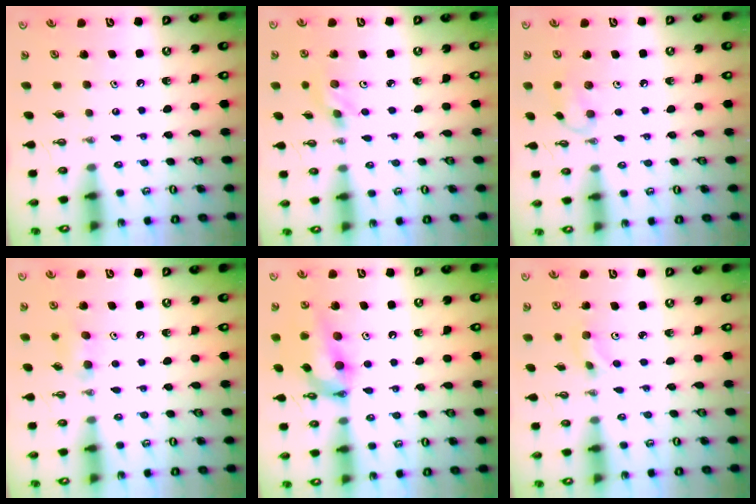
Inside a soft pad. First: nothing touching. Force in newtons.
{"total": 2.8, "press": 2.5, "slide": 1.3}
{"total": 7.8, "press": 7.3, "slide": 2.7}
{"total": 7.3, "press": 6.9, "slide": 2.1}
{"total": 16.2, "press": 15.4, "slide": 5.1}
{"total": 3.8, "press": 3.7, "slide": 0.9}